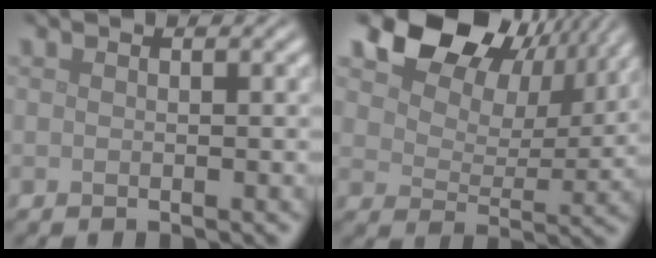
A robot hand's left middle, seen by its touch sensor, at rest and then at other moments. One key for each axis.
{"total": 11.1, "fx": 6.9, "fy": 6.6, "fz": 5.8, "tx": -0.104, "ty": 0.003, "tz": 0.118}